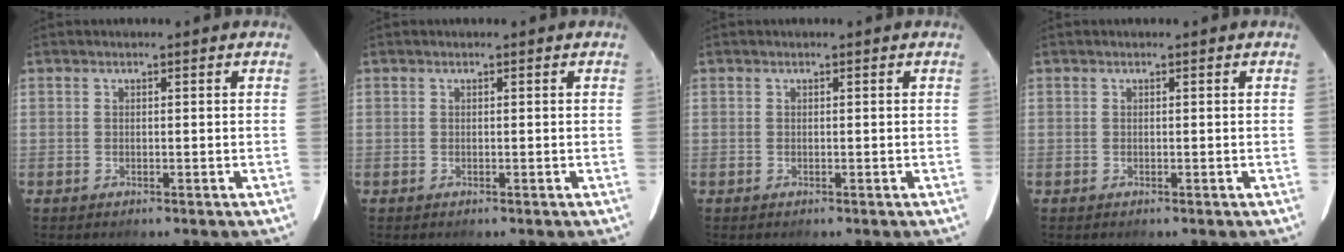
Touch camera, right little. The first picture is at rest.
{"total": 0.0}
{"total": 0.0}
{"total": 0.0}